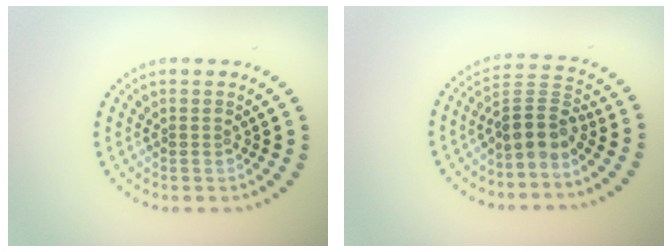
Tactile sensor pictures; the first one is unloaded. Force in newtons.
{"total": 4.0, "press": 3.4, "slide": 2.1}